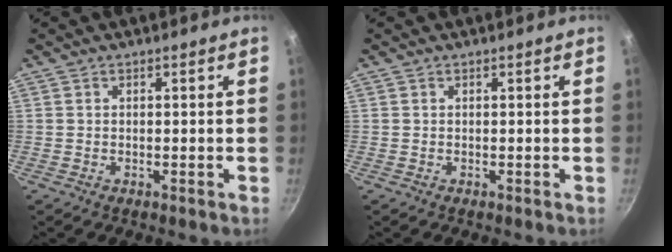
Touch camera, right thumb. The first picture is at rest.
{"total": 0.0}